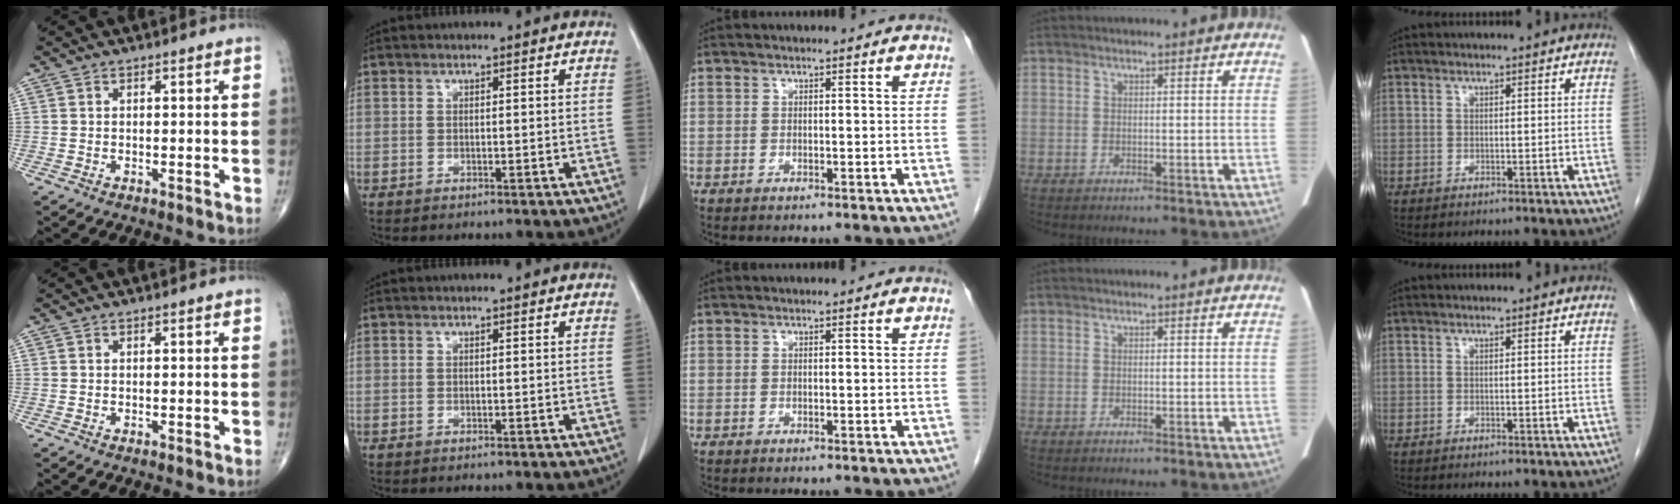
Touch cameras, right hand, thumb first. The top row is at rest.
{}